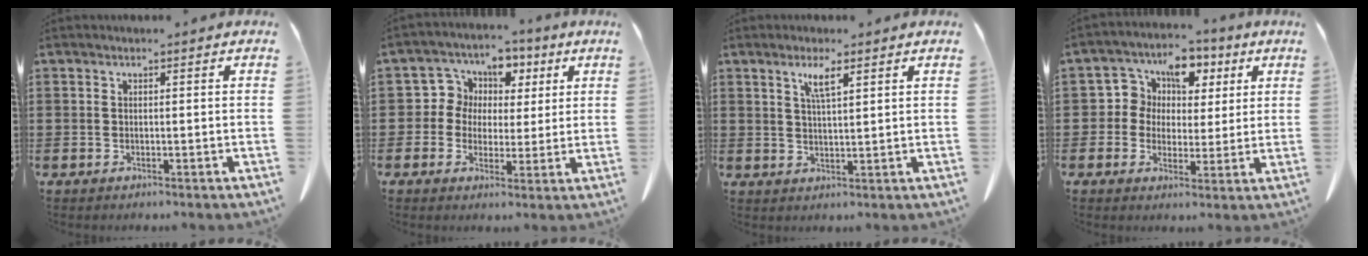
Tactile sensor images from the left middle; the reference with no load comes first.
{"total": 5.7, "force": [1.0, 5.5, 0.9], "torque": [-0.054, 0.006, 0.014]}
{"total": 3.8, "force": [2.2, 0.6, 3.0], "torque": [-0.065, 0.003, 0.039]}
{"total": 6.3, "force": [2.2, 5.5, 2.0], "torque": [-0.065, 0.002, 0.034]}